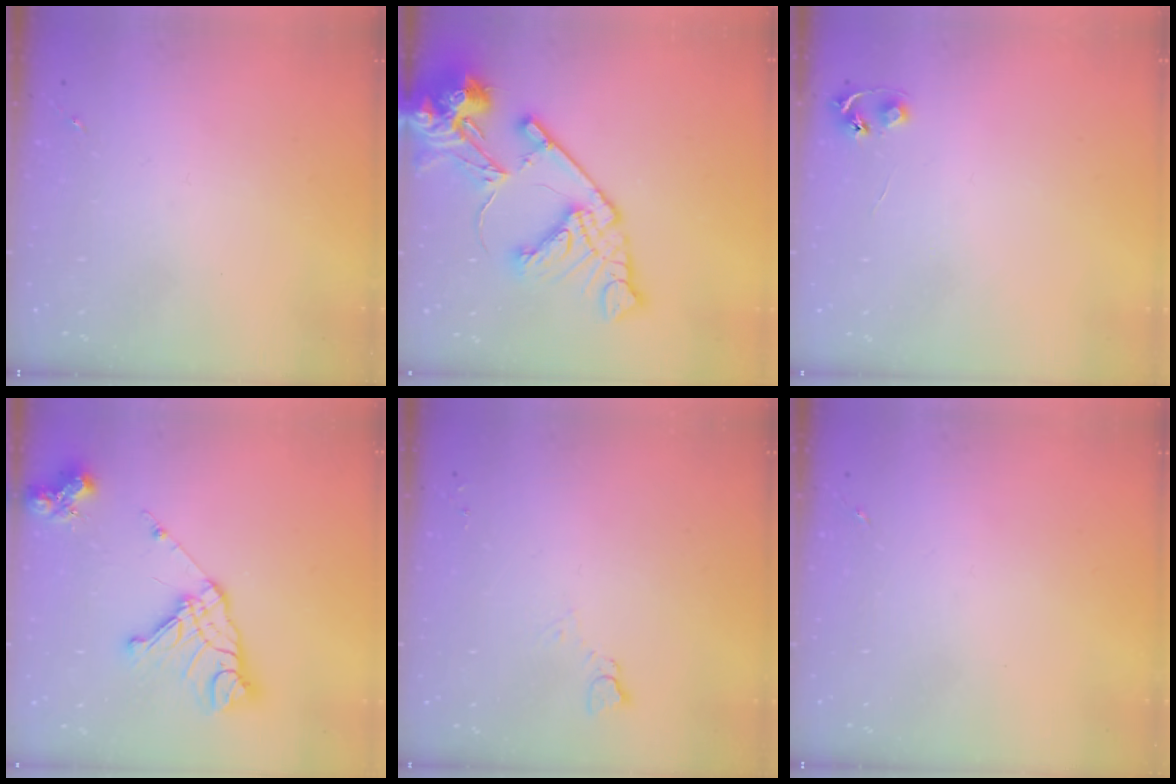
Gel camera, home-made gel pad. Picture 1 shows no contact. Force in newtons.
{"total": 20.6, "press": 20.5, "slide": 2.7}
{"total": 4.8, "press": 4.7, "slide": 0.5}
{"total": 18.6, "press": 18.5, "slide": 2.1}
{"total": 3.8, "press": 3.8, "slide": 0.3}
{"total": 0.0}